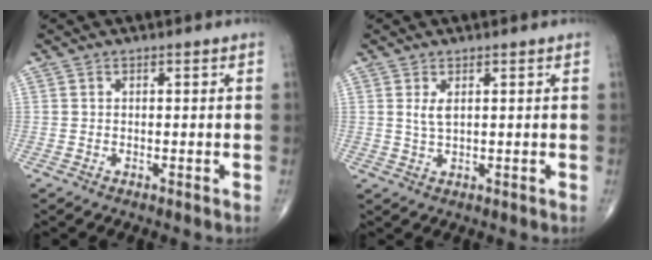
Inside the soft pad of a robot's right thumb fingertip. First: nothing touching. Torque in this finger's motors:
{"motor_torque": [-0.29, 0.22, 0.38, 0.16, 0.01]}